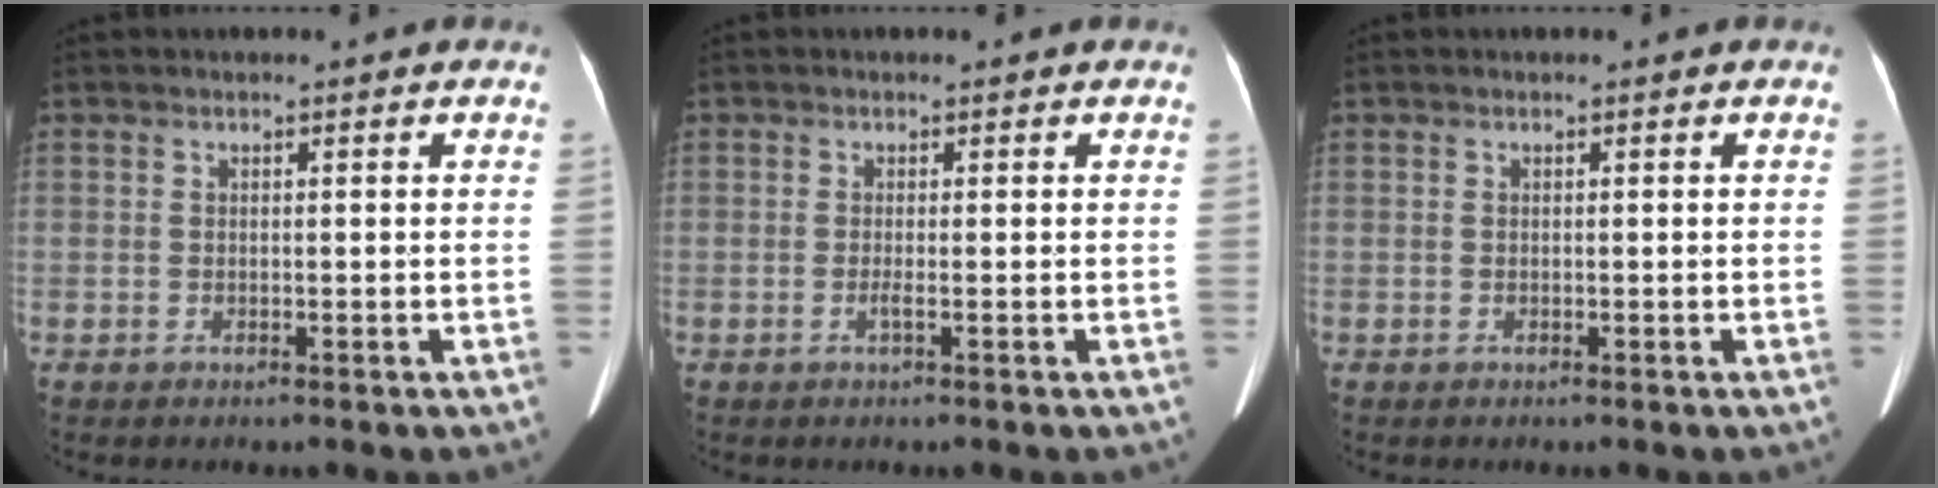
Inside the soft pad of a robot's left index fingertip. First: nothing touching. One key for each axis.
{"total": 0.7, "fx": 0.0, "fy": -0.1, "fz": 0.7, "tx": -0.016, "ty": -0.001, "tz": -0.002}
{"total": 0.0}